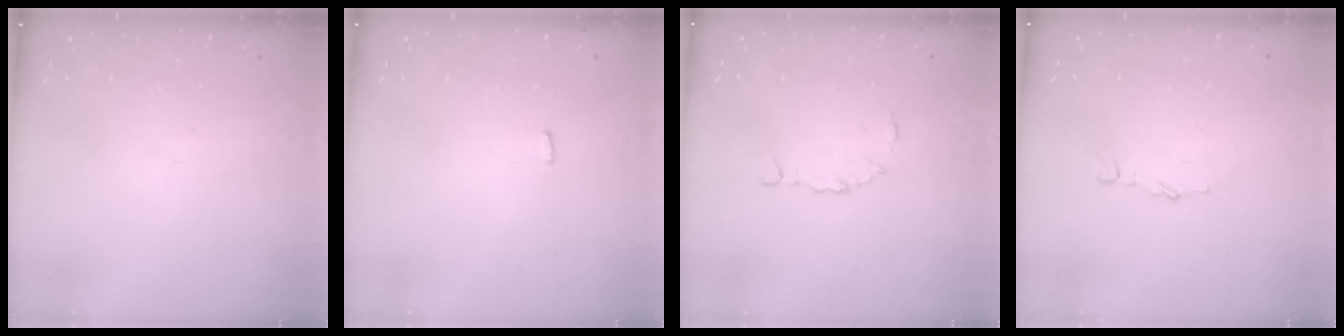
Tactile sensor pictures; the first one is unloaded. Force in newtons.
{"total": 2.5, "press": 2.5, "slide": 0.4}
{"total": 5.2, "press": 5.2, "slide": 0.8}
{"total": 3.2, "press": 3.2, "slide": 0.3}